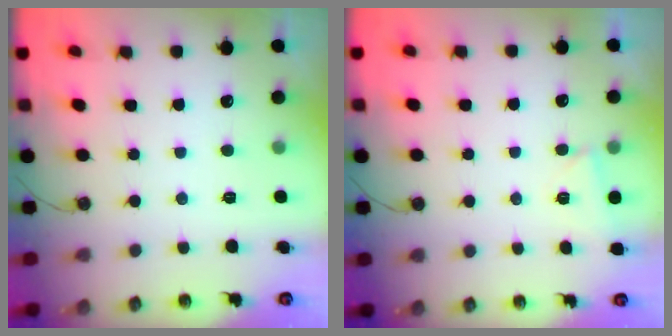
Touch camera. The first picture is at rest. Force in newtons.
{"total": 2.7, "press": 2.4, "slide": 1.2}